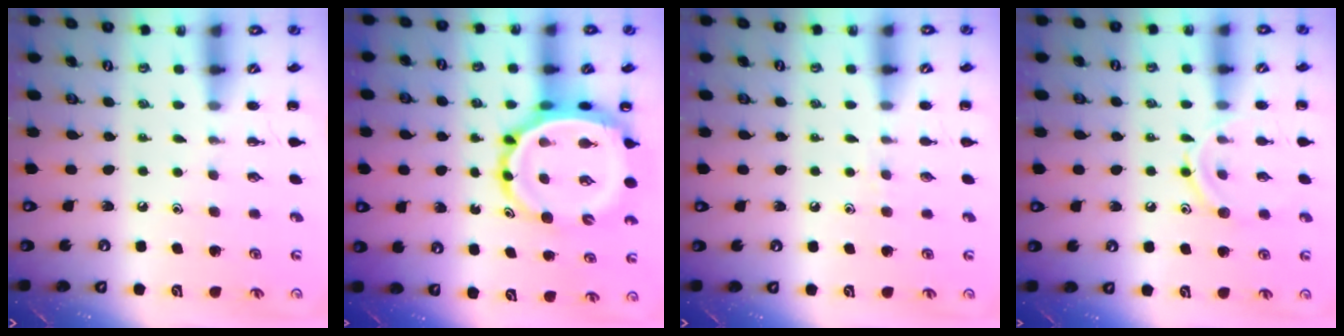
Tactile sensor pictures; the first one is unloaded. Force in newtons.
{"total": 12.2, "press": 11.6, "slide": 3.7}
{"total": 4.6, "press": 4.4, "slide": 1.2}
{"total": 11.0, "press": 10.8, "slide": 1.5}